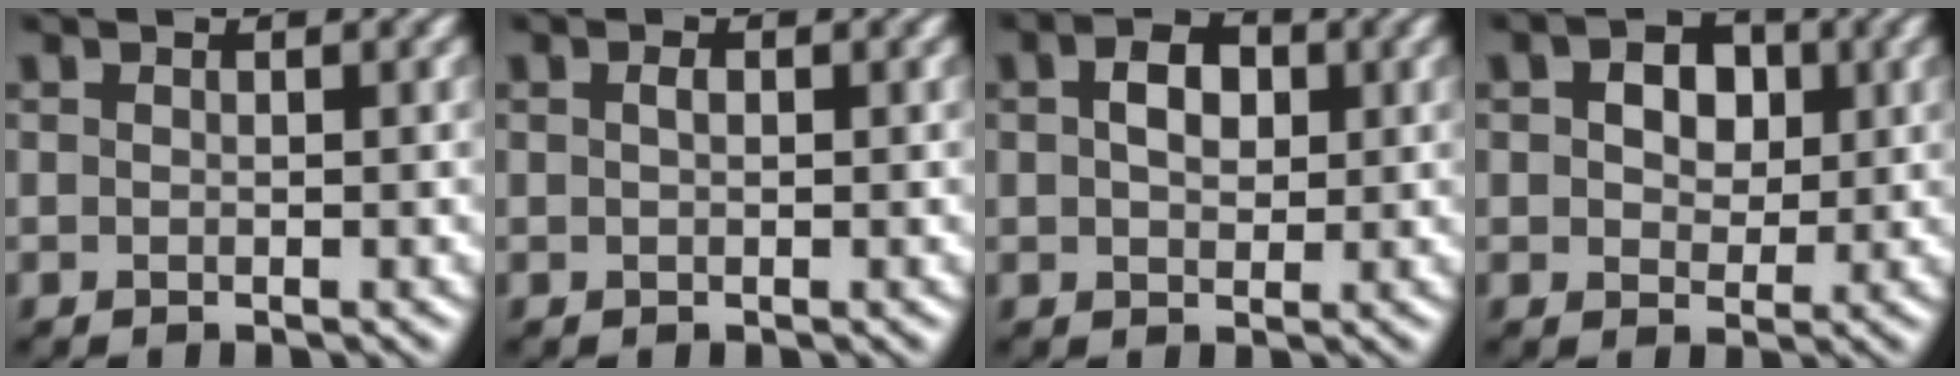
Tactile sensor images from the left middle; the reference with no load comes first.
{"total": 0.7, "force": [0.2, 0.3, 0.6], "torque": [-0.012, 0.002, 0.002]}
{"total": 3.3, "force": [0.8, 2.2, 2.4], "torque": [-0.045, 0.005, 0.011]}
{"total": 4.5, "force": [1.3, 3.1, 3.0], "torque": [-0.042, 0.007, 0.006]}